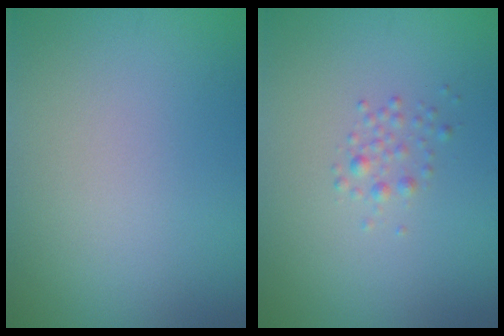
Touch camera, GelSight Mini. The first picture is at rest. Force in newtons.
{"total": 1.2, "press": 1.2, "slide": 0.0}